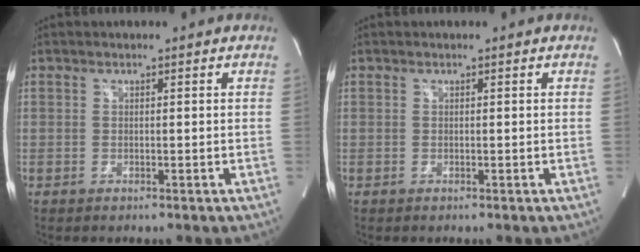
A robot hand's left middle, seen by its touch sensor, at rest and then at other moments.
{"total": 0.0}